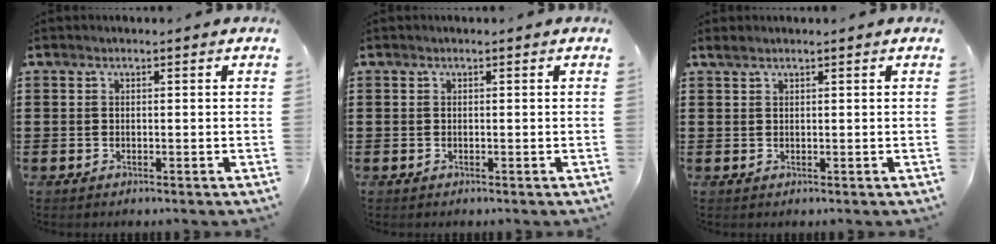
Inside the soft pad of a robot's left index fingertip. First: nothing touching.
{"total": 0.0}
{"total": 0.7, "force": [0.6, 0.1, 0.4], "torque": [-0.009, 0.001, 0.011]}